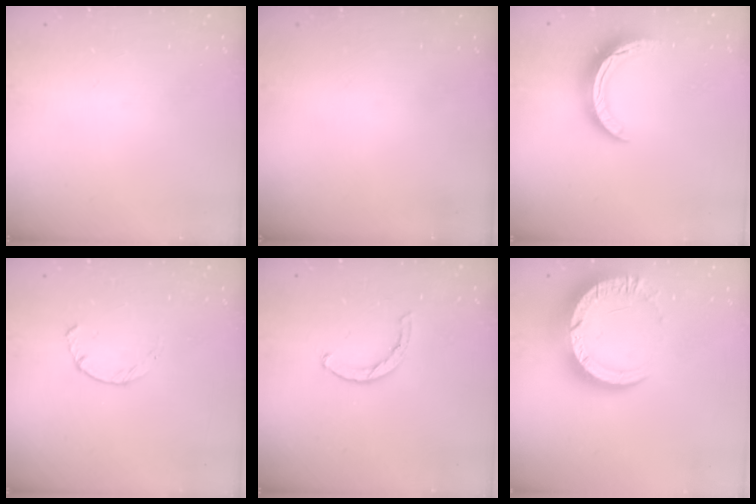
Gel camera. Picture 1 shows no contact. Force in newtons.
{"total": 0.0}
{"total": 10.3, "press": 10.3, "slide": 0.3}
{"total": 2.2, "press": 2.2, "slide": 0.4}
{"total": 1.9, "press": 1.9, "slide": 0.3}
{"total": 13.7, "press": 13.6, "slide": 1.2}